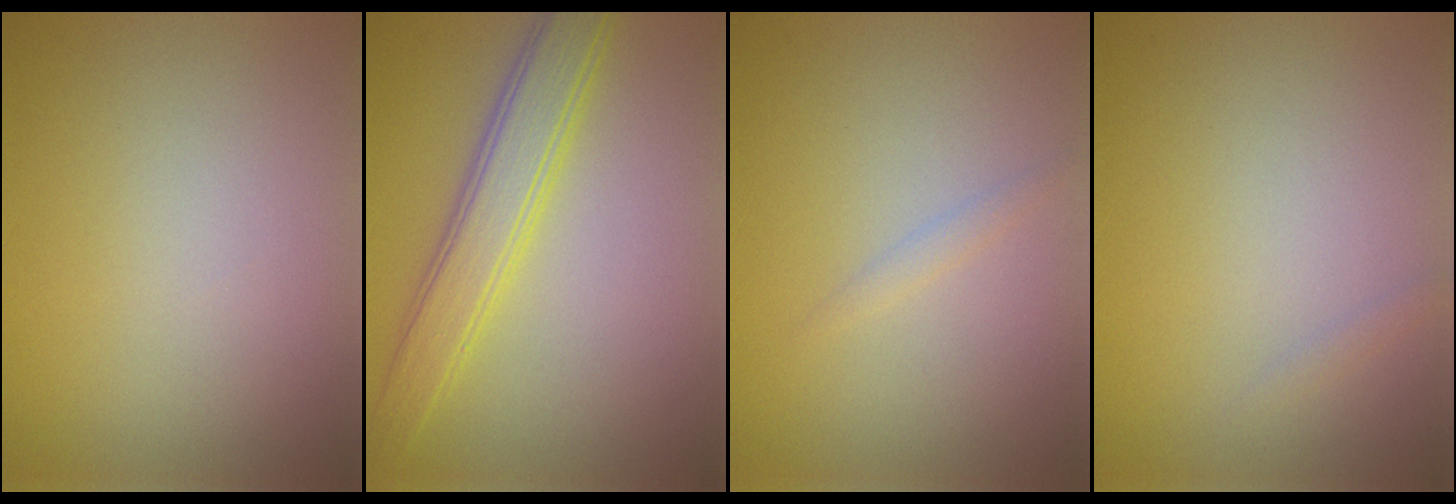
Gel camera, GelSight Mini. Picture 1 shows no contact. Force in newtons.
{"total": 4.4, "press": 4.4, "slide": 0.1}
{"total": 0.8, "press": 0.8, "slide": 0.0}
{"total": 0.5, "press": 0.5, "slide": 0.0}